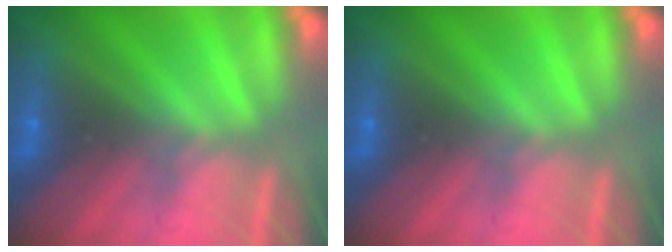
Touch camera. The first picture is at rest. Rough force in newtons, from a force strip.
{"total": 0.0}